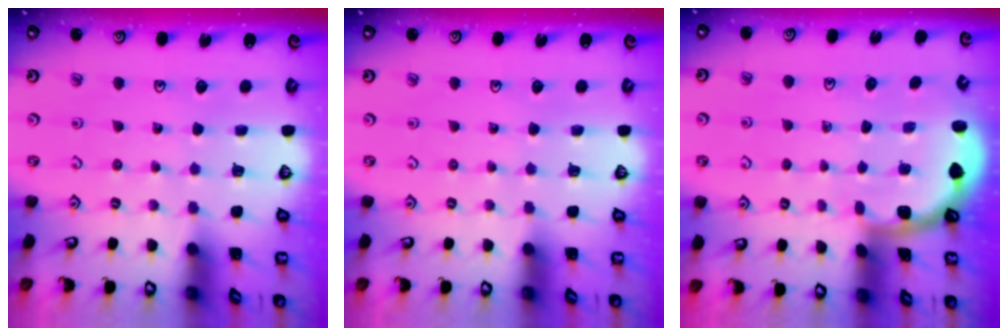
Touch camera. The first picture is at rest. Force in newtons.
{"total": 0.0}
{"total": 1.8, "press": 1.8, "slide": 0.0}